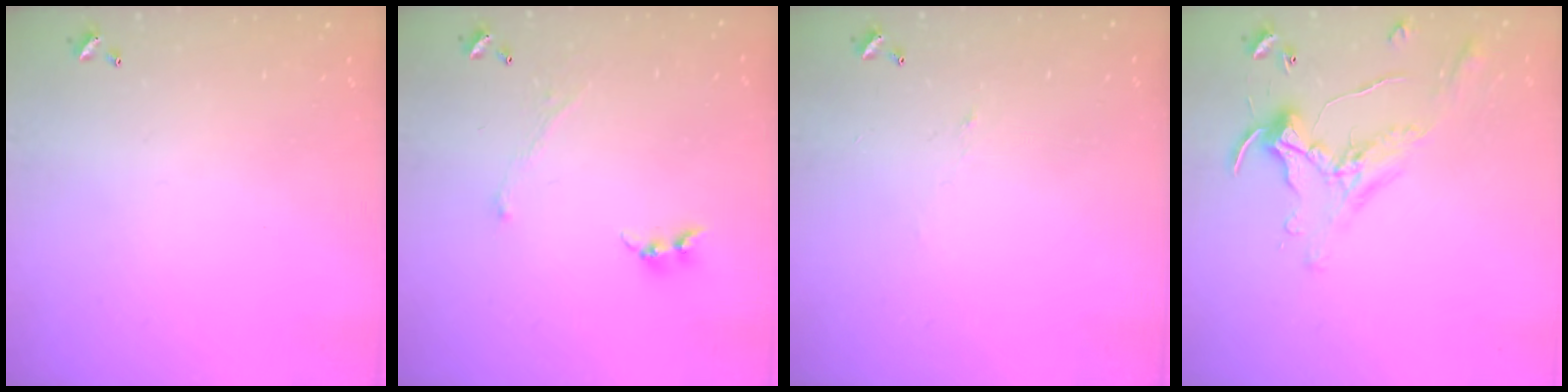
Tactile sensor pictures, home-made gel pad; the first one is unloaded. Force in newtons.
{"total": 1.3, "press": 1.2, "slide": 0.5}
{"total": 0.9, "press": 0.6, "slide": 0.6}
{"total": 0.7, "press": 0.5, "slide": 0.4}